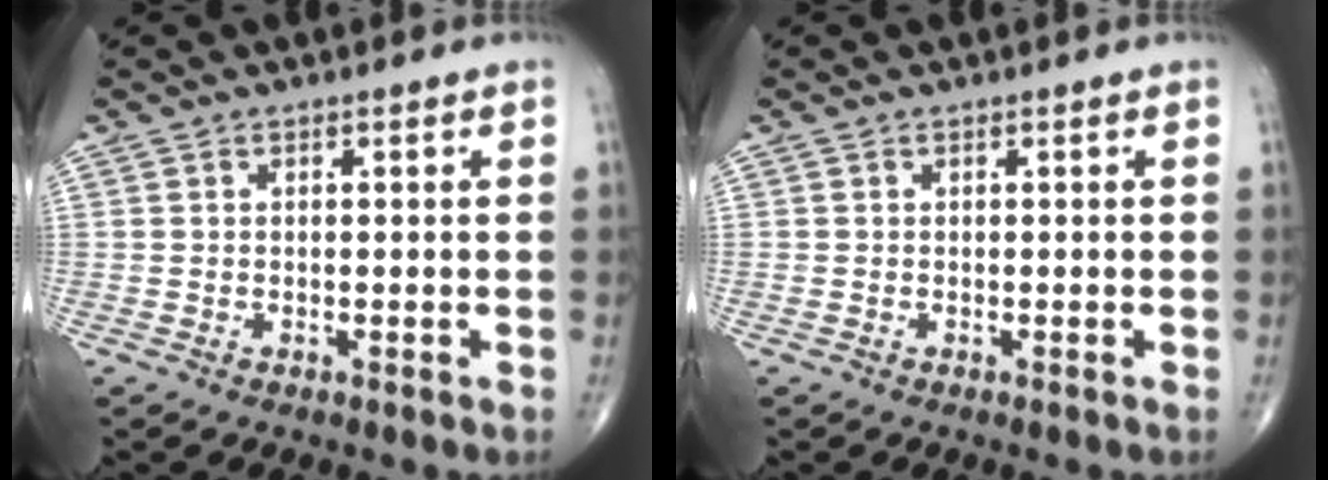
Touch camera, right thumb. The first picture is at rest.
{"total": 0.0}